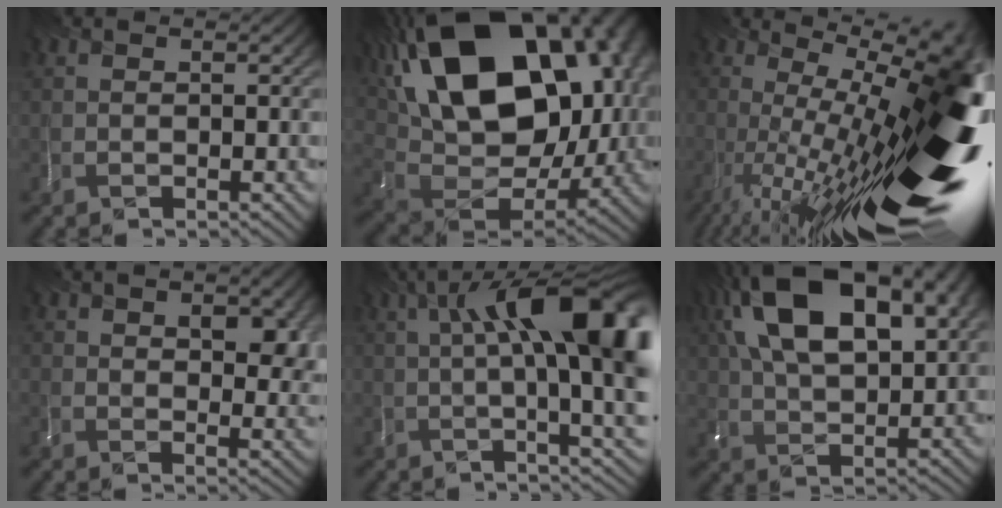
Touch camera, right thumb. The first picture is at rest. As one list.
[{"total": 23.3, "force": [7.9, 14.6, 16.4], "torque": [-0.328, 0.046, 0.167]}, {"total": 20.9, "force": [-2.8, 6.3, 19.7], "torque": [-0.239, -0.001, -0.054]}, {"total": 6.2, "force": [1.9, 3.8, 4.6], "torque": [-0.051, -0.014, 0.037]}, {"total": 16.7, "force": [3.0, 5.3, 15.6], "torque": [-0.200, 0.026, 0.057]}, {"total": 18.4, "force": [7.4, 9.6, 13.9], "torque": [-0.267, 0.045, 0.114]}]